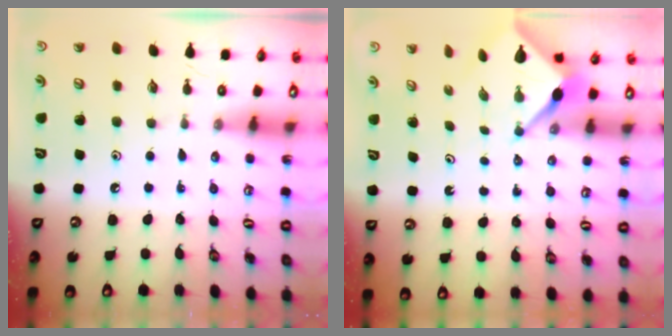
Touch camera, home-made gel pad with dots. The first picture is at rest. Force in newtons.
{"total": 3.1, "press": 3.1, "slide": 0.2}